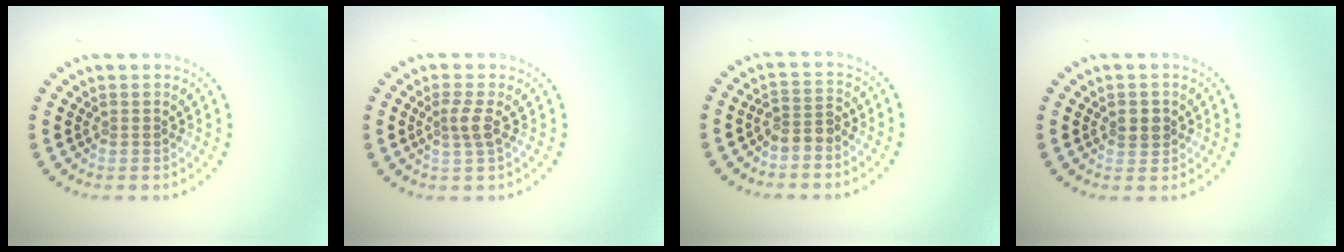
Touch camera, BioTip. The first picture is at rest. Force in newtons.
{"total": 1.7, "press": 1.4, "slide": 1.0}
{"total": 2.0, "press": 1.7, "slide": 1.1}
{"total": 1.7, "press": 1.6, "slide": 0.6}